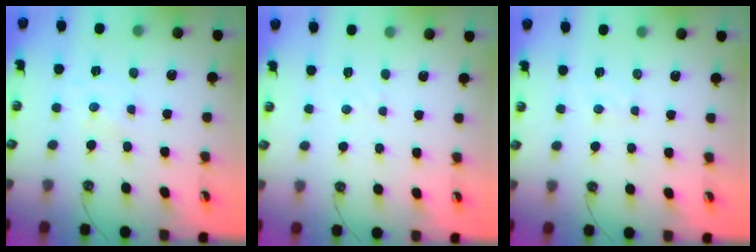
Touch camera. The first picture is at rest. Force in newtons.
{"total": 2.5, "press": 2.5, "slide": 0.4}
{"total": 4.5, "press": 4.4, "slide": 0.5}